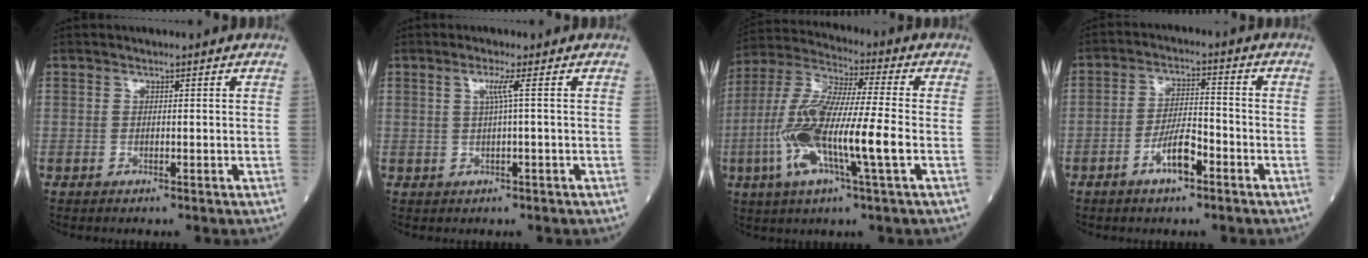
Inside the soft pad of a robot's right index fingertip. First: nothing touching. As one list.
[{"total": 2.0, "force": [0.4, -0.7, 1.8], "torque": [-0.039, 0.000, 0.009]}, {"total": 15.9, "force": [-3.6, 1.3, 15.5], "torque": [-0.320, -0.006, -0.075]}, {"total": 6.0, "force": [-3.2, 1.5, 4.8], "torque": [-0.093, 0.005, -0.060]}]